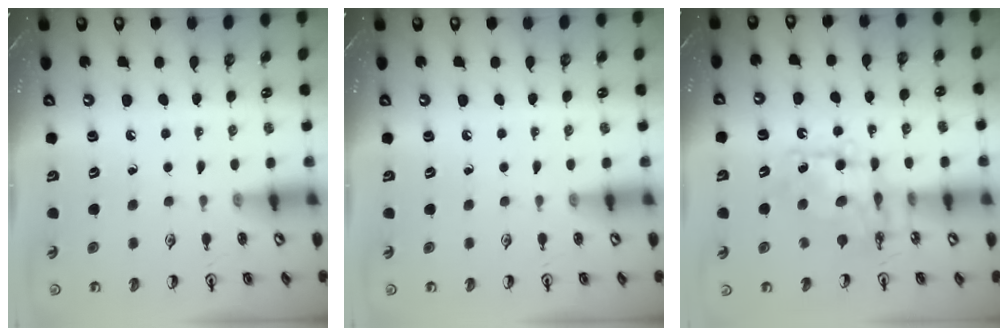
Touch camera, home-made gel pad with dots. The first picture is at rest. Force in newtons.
{"total": 0.0}
{"total": 9.9, "press": 9.9, "slide": 0.6}